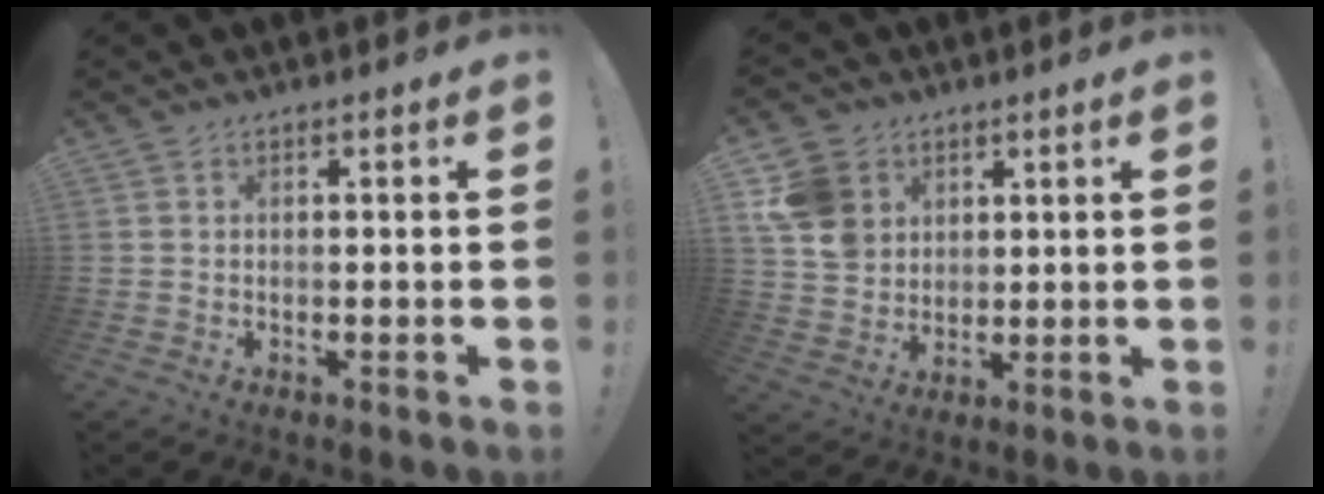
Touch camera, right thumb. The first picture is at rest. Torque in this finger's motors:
{"motor_torque": [0.89, 2.23, 0.82, 0.24, 0.04]}